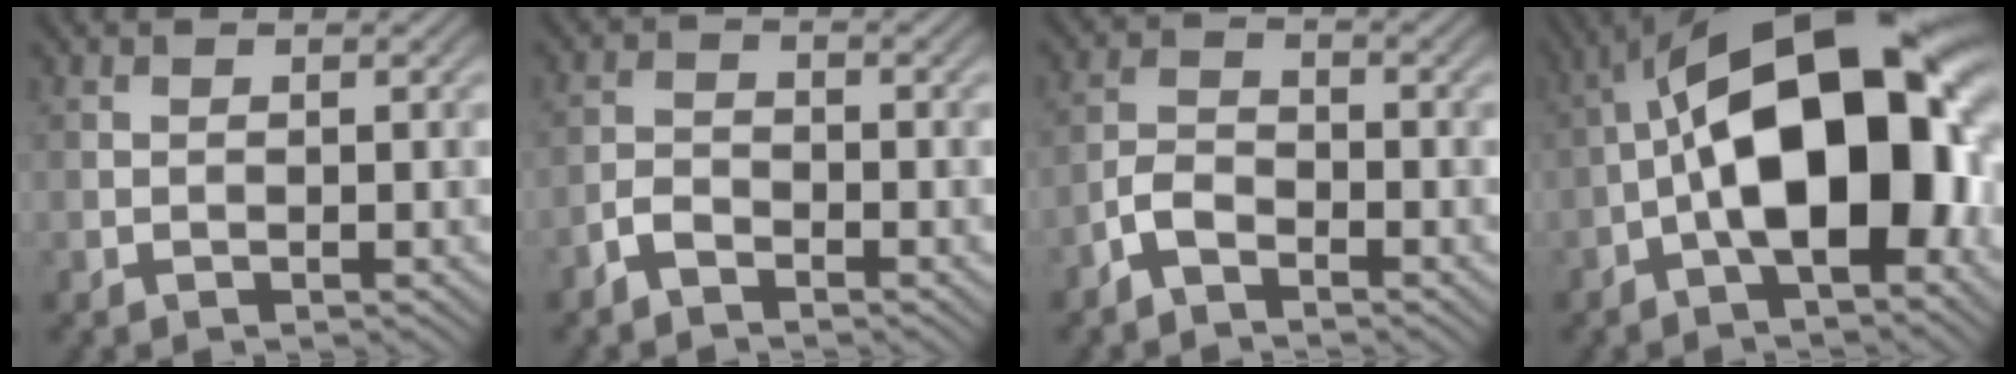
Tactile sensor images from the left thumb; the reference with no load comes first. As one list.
[{"total": 2.2, "force": [-1.9, 0.8, 0.8], "torque": [-0.015, 0.003, -0.045]}, {"total": 3.1, "force": [-2.4, 1.2, 1.5], "torque": [-0.032, 0.004, -0.059]}, {"total": 18.1, "force": [-2.0, 8.3, 16.0], "torque": [-0.244, 0.034, -0.049]}]